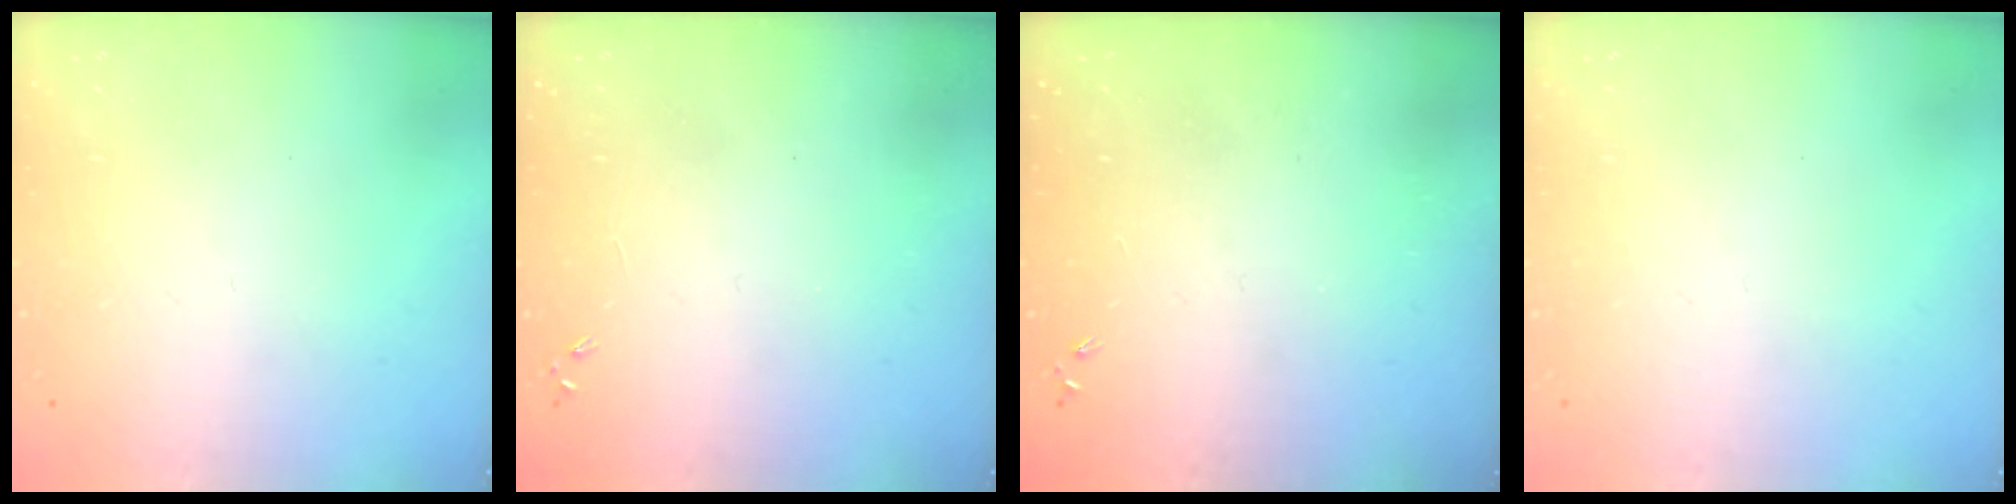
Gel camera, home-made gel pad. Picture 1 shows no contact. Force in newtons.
{"total": 0.0}
{"total": 0.0}
{"total": 0.0}